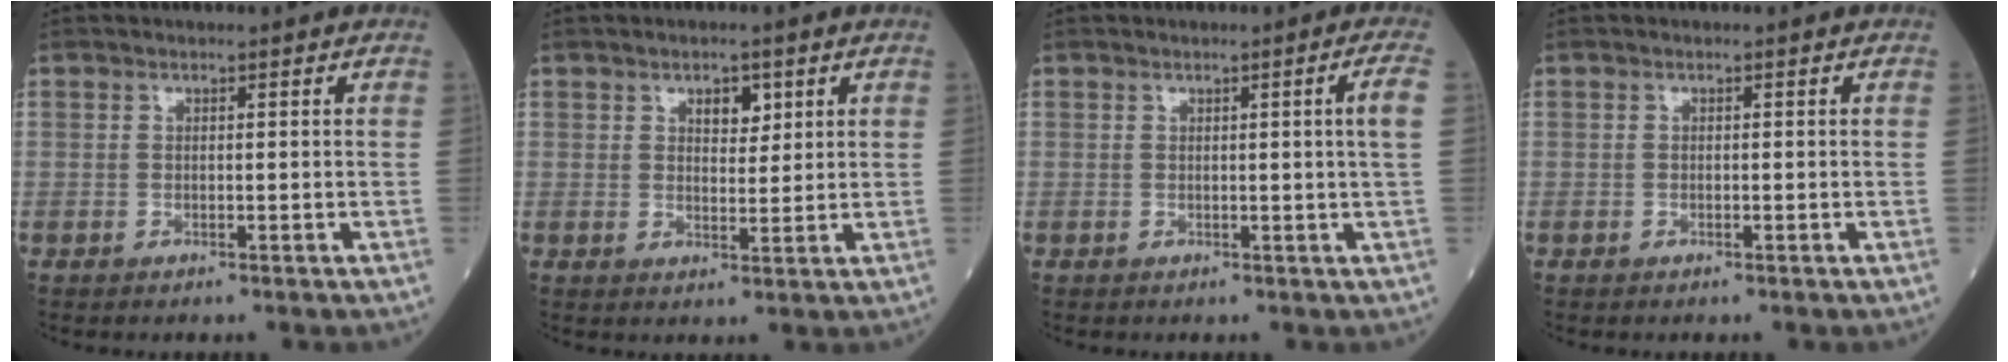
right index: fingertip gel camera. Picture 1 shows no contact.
{"total": 3.3, "force": [1.7, 1.7, 2.3], "torque": [-0.032, 0.000, 0.027]}
{"total": 2.6, "force": [0.3, -0.9, 2.4], "torque": [-0.035, -0.004, 0.008]}
{"total": 0.0}